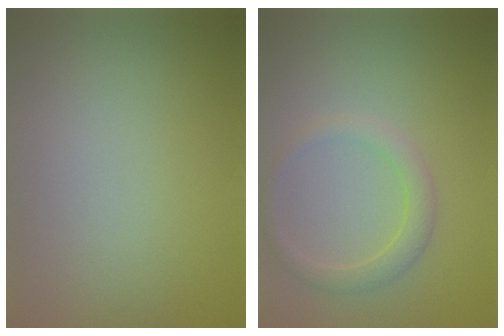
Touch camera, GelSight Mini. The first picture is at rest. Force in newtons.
{"total": 2.1, "press": 2.1, "slide": 0.1}